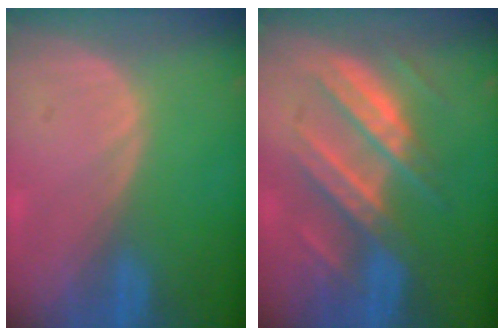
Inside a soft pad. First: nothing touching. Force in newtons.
{"total": 8.6, "press": 8.6, "slide": 0.5}